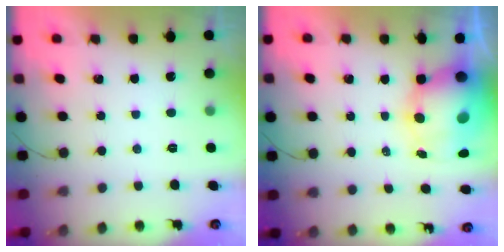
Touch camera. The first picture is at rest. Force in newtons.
{"total": 11.8, "press": 11.3, "slide": 3.2}